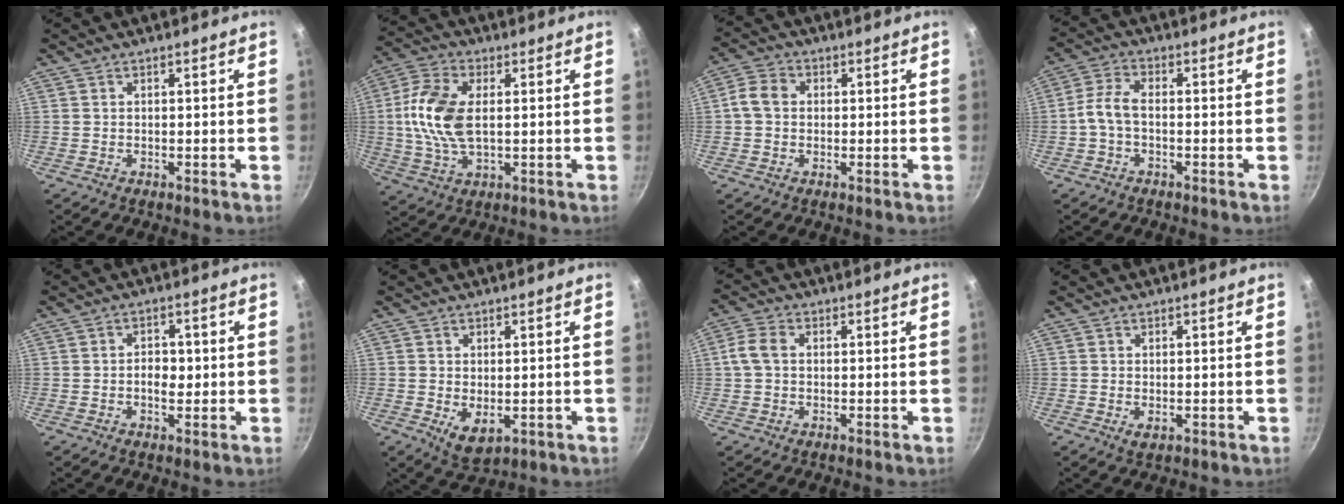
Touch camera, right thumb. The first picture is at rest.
{"total": 12.5, "force": [1.1, 6.6, 10.6], "torque": [-0.232, 0.005, 0.020]}
{"total": 5.2, "force": [0.3, 4.2, 3.1], "torque": [-0.054, 0.014, -0.002]}
{"total": 5.5, "force": [-1.0, 3.0, 4.5], "torque": [-0.097, 0.019, -0.026]}
{"total": 3.8, "force": [-0.2, 2.5, 2.9], "torque": [-0.029, 0.006, -0.006]}
{"total": 4.8, "force": [-1.0, 2.8, 3.8], "torque": [-0.059, -0.010, -0.002]}
{"total": 4.8, "force": [0.4, 3.4, 3.3], "torque": [-0.075, 0.014, 0.004]}
{"total": 1.0, "force": [-0.2, 0.6, 0.8], "torque": [-0.015, -0.002, -0.001]}